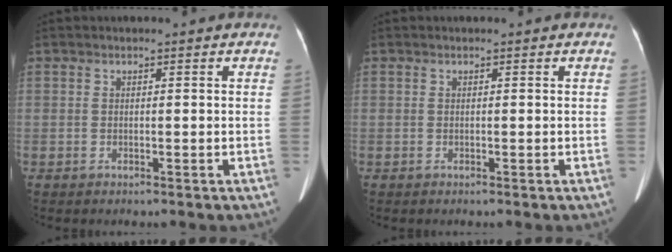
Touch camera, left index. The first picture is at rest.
{"total": 0.0}